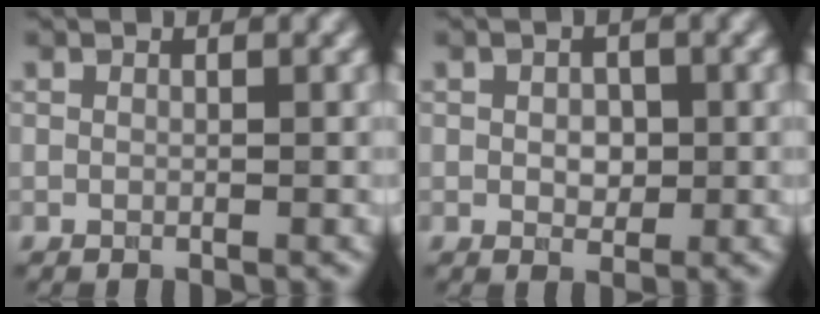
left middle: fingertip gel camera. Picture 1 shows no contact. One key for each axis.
{"total": 1.8, "fx": 0.0, "fy": 1.2, "fz": 1.3, "tx": -0.024, "ty": -0.001, "tz": 0.001}